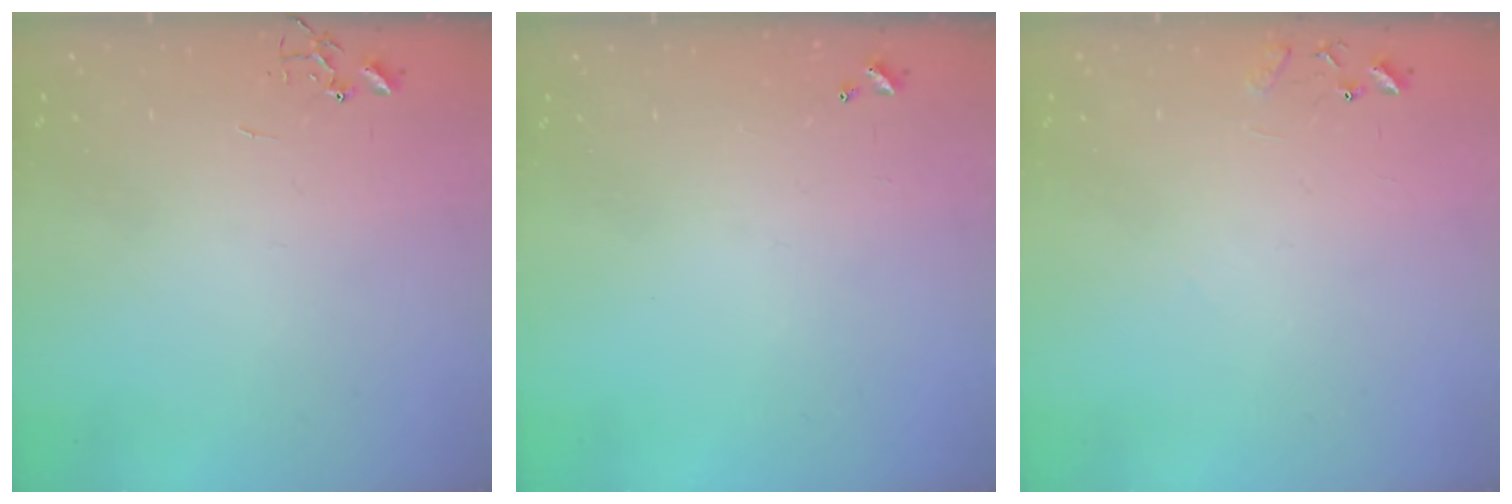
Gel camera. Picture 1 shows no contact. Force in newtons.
{"total": 0.0}
{"total": 8.3, "press": 8.3, "slide": 0.6}